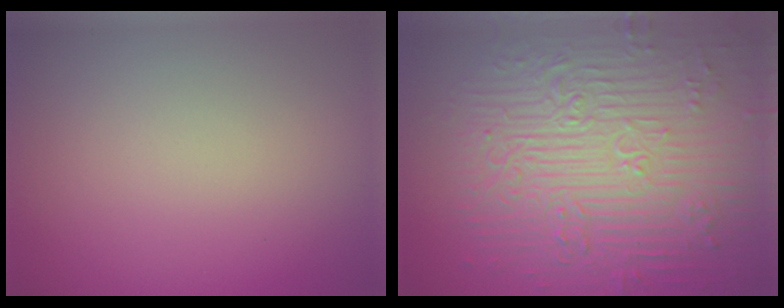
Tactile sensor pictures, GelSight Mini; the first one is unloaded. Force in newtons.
{"total": 11.4, "press": 7.6, "slide": 8.5}